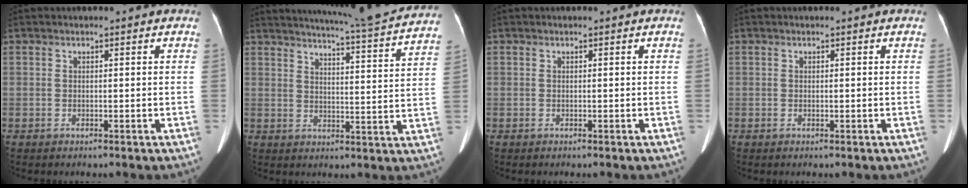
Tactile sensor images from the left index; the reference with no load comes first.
{"total": 18.3, "force": [17.1, -0.9, 6.5], "torque": [-0.110, -0.046, 0.207]}
{"total": 0.0}
{"total": 0.0}